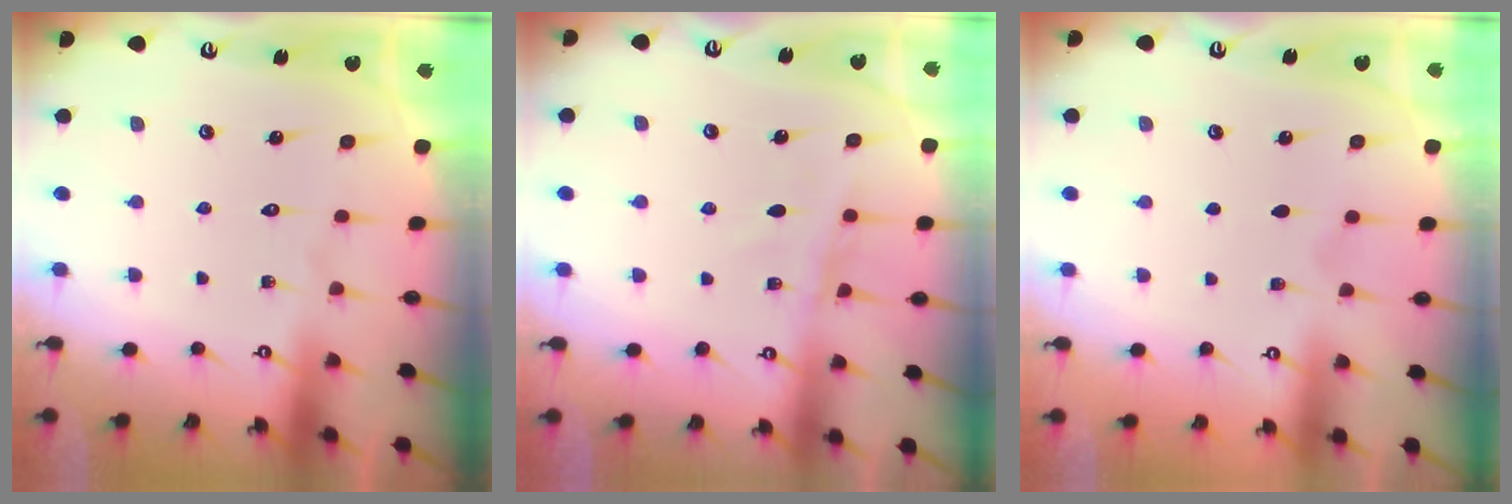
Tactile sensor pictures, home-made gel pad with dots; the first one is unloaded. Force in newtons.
{"total": 7.0, "press": 7.0, "slide": 0.5}
{"total": 2.7, "press": 2.3, "slide": 1.6}